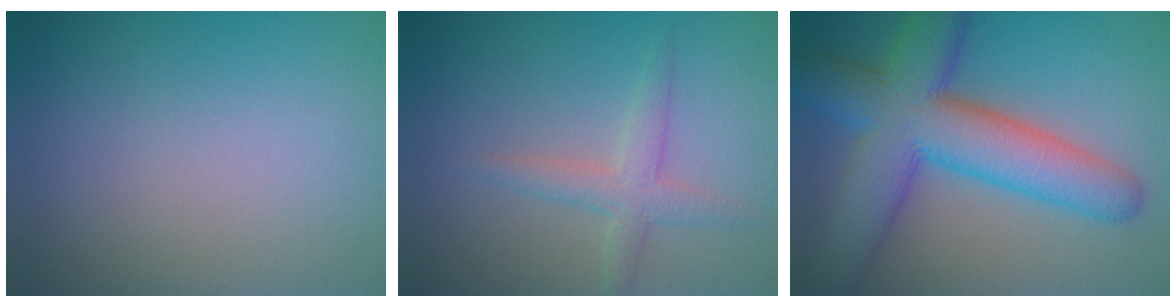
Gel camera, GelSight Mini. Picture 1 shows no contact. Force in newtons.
{"total": 2.4, "press": 2.4, "slide": 0.1}
{"total": 11.0, "press": 11.0, "slide": 0.4}